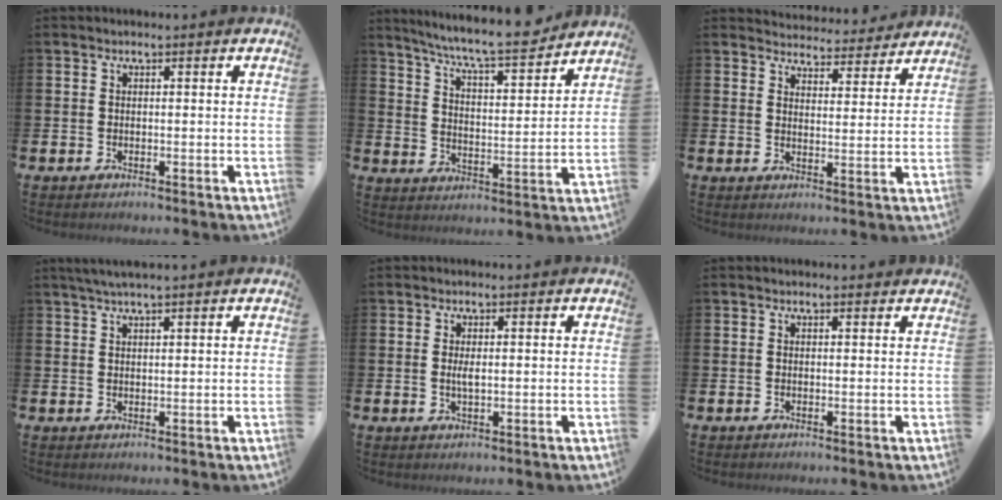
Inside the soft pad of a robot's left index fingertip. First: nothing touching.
{"total": 8.3, "force": [7.7, 0.5, 3.0], "torque": [-0.079, -0.056, 0.132]}
{"total": 4.3, "force": [4.2, 0.9, -0.1], "torque": [-0.001, -0.038, 0.069]}
{"total": 2.2, "force": [1.8, 0.0, 1.2], "torque": [-0.029, 0.005, 0.034]}
{"total": 1.6, "force": [0.2, 0.5, 1.5], "torque": [-0.025, 0.000, 0.002]}
{"total": 0.5, "force": [0.5, 0.1, 0.2], "torque": [0.008, -0.003, 0.007]}